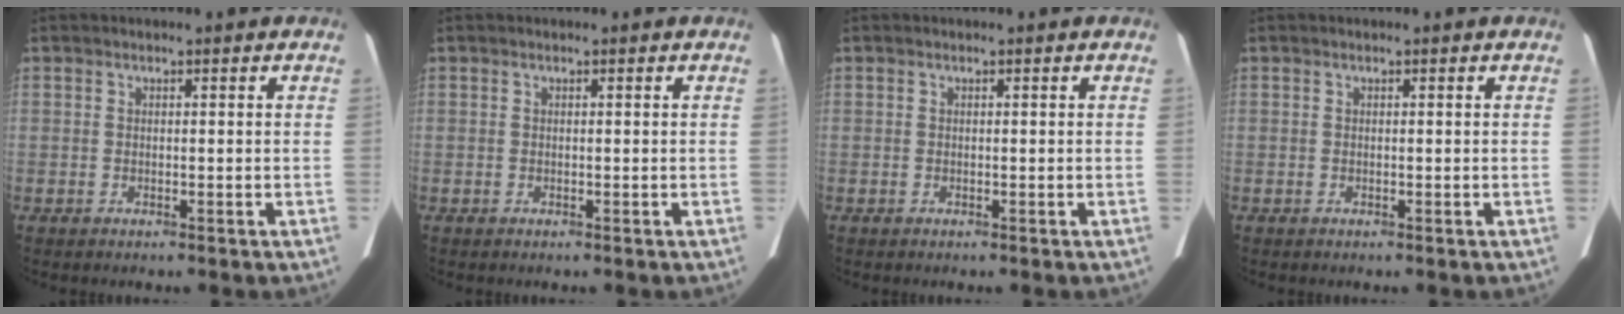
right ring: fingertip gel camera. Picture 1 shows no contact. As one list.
[{"total": 0.0}, {"total": 0.0}, {"total": 0.0}]